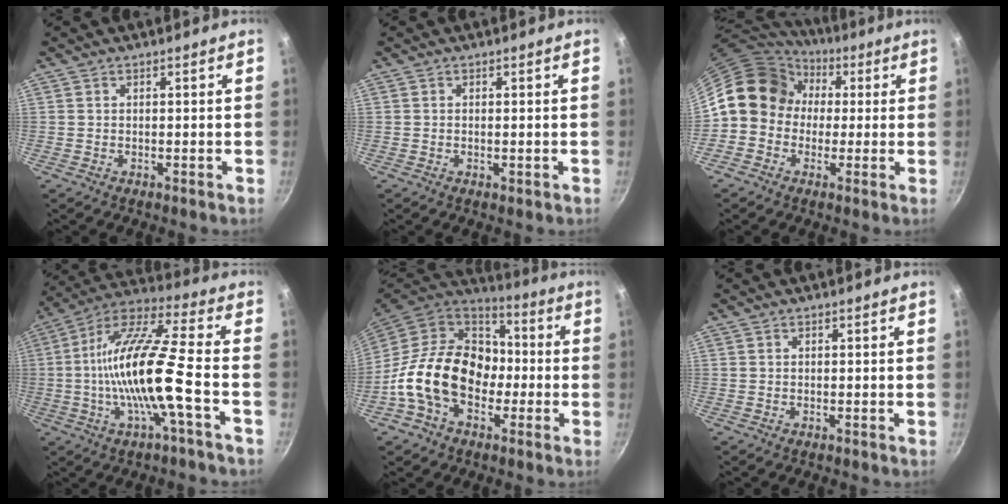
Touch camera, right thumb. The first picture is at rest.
{"total": 0.7, "force": [-0.1, 0.3, 0.6], "torque": [-0.009, -0.001, -0.002]}
{"total": 13.1, "force": [1.2, 11.6, 5.9], "torque": [-0.064, 0.033, 0.001]}
{"total": 18.0, "force": [-3.6, 3.2, 17.3], "torque": [-0.316, 0.032, -0.078]}
{"total": 20.6, "force": [-3.6, 15.1, 13.5], "torque": [-0.201, 0.053, -0.074]}
{"total": 0.0}